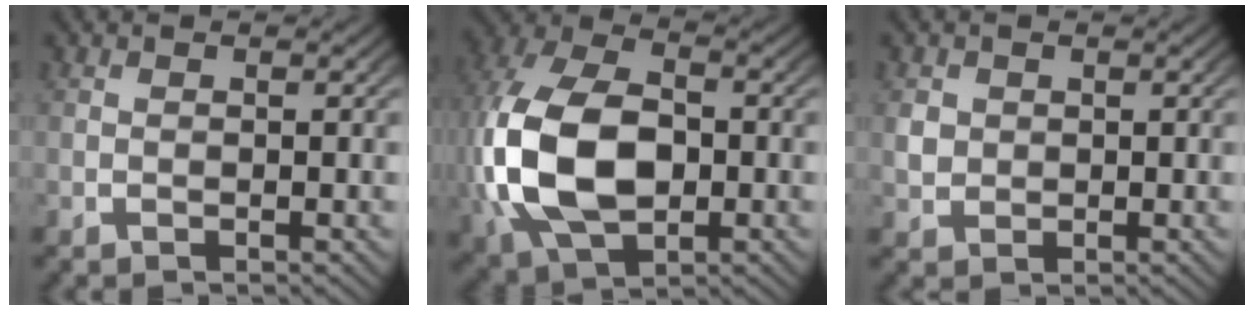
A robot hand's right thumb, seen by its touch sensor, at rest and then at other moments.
{"total": 15.1, "force": [-1.1, 10.3, 11.0], "torque": [-0.293, -0.056, 0.013]}
{"total": 2.1, "force": [0.4, 1.9, 0.8], "torque": [-0.022, -0.007, 0.017]}